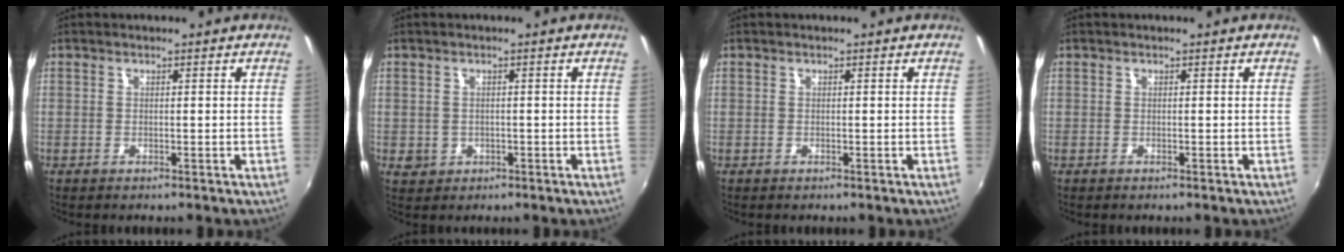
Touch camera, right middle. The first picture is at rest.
{"total": 2.6, "force": [-0.4, 2.4, 0.8], "torque": [-0.016, -0.003, -0.002]}
{"total": 0.0}
{"total": 0.0}